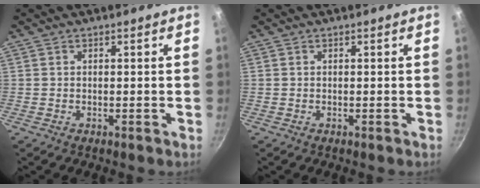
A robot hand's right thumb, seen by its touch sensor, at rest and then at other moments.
{"total": 0.0}